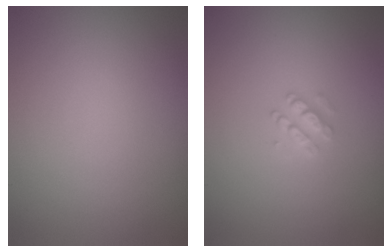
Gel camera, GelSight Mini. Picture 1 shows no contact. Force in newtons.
{"total": 1.6, "press": 1.6, "slide": 0.3}